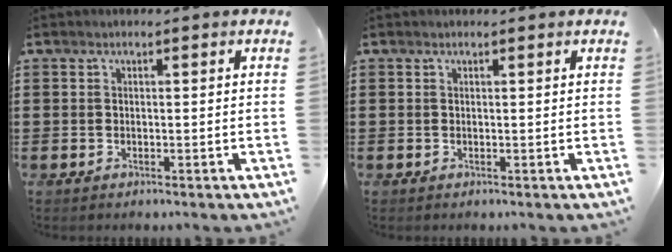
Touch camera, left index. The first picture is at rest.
{"total": 0.0}